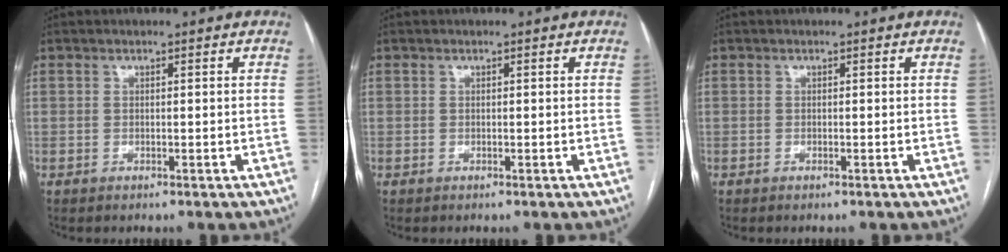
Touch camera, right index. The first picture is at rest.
{"total": 0.0}
{"total": 0.0}